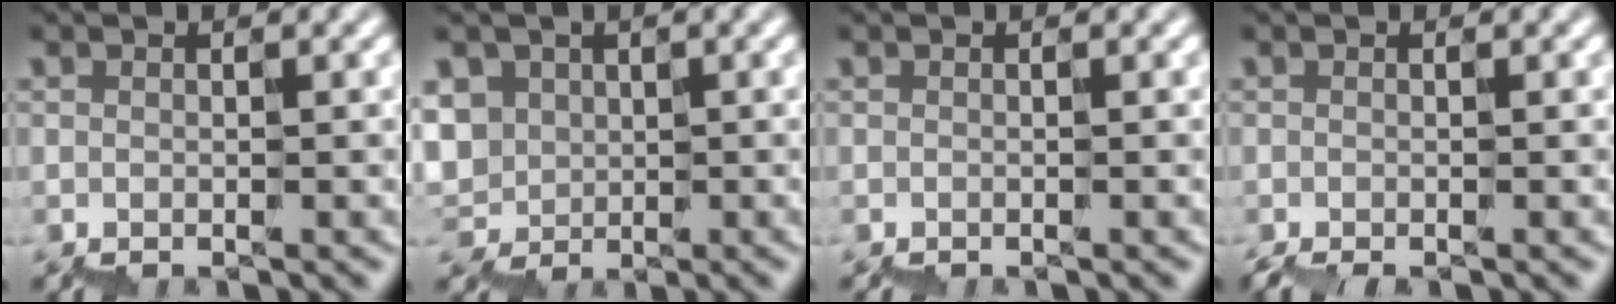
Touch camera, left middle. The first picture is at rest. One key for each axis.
{"total": 3.6, "fx": 1.7, "fy": 3.2, "fz": -0.2, "tx": -0.006, "ty": 0.018, "tz": 0.035}
{"total": 0.5, "fx": -0.5, "fy": 0.0, "fz": -0.1, "tx": 0.006, "ty": 0.003, "tz": -0.006}
{"total": 2.1, "fx": -1.9, "fy": 0.4, "fz": 0.7, "tx": -0.009, "ty": 0.000, "tz": -0.026}